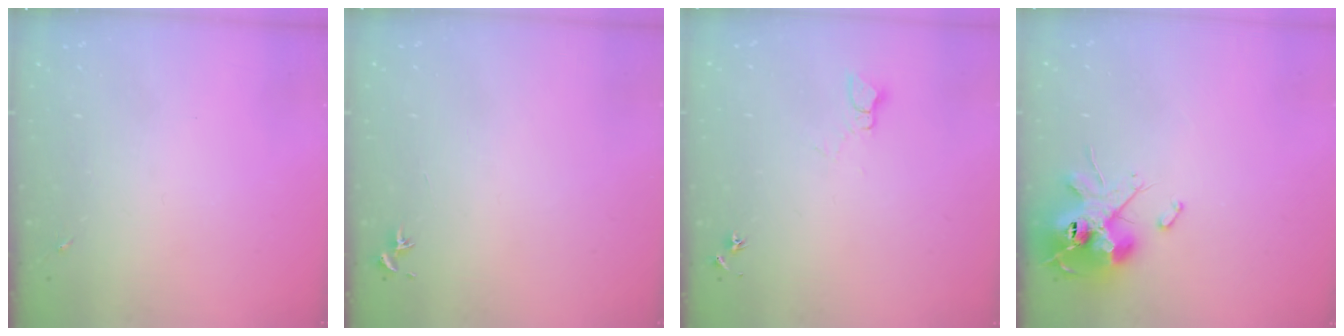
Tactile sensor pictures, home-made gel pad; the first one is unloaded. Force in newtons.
{"total": 0.7, "press": 0.7, "slide": 0.3}
{"total": 4.9, "press": 4.9, "slide": 0.5}
{"total": 13.9, "press": 13.8, "slide": 1.3}